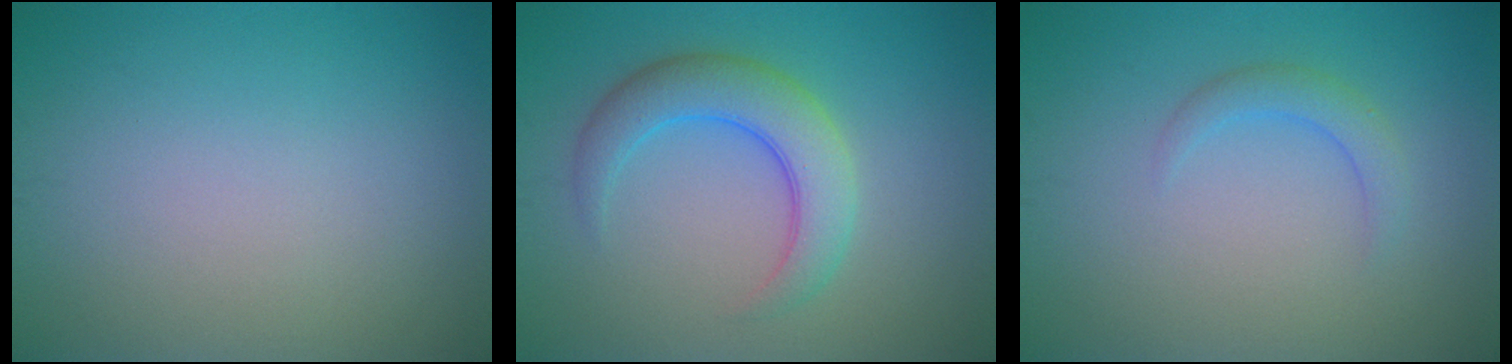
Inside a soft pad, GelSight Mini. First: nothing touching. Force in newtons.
{"total": 4.8, "press": 4.8, "slide": 0.2}
{"total": 1.8, "press": 1.8, "slide": 0.2}